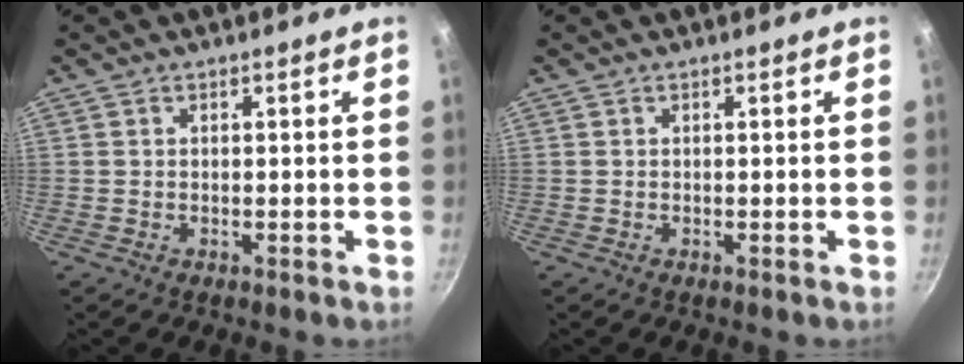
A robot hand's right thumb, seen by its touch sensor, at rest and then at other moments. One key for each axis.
{"total": 0.0}